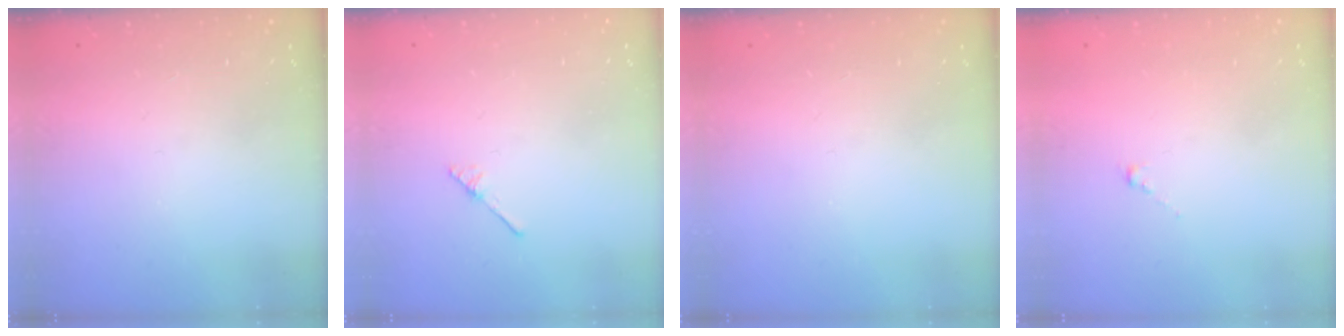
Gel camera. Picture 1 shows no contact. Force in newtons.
{"total": 2.0, "press": 2.0, "slide": 0.2}
{"total": 0.0}
{"total": 0.8, "press": 0.7, "slide": 0.5}